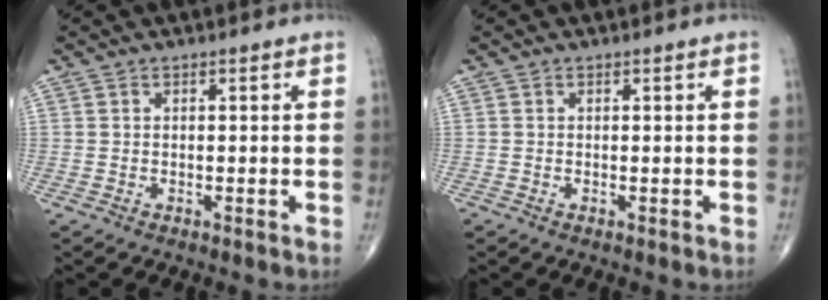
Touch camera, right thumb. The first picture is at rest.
{"total": 0.0}